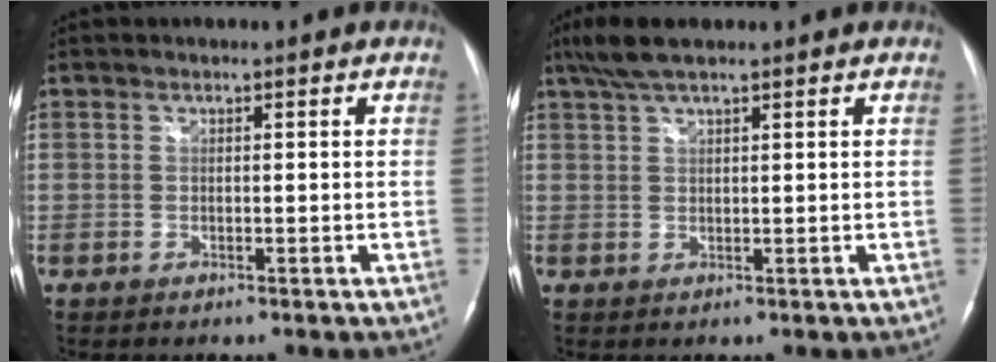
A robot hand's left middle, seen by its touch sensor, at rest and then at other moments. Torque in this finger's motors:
{"motor_torque": [0.36, -0.22, -0.02, 0.06]}